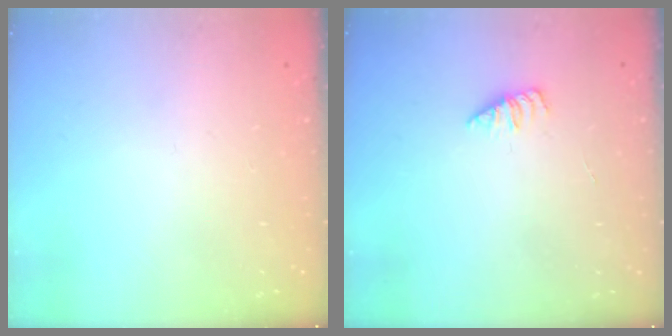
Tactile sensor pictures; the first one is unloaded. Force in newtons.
{"total": 1.3, "press": 1.3, "slide": 0.2}